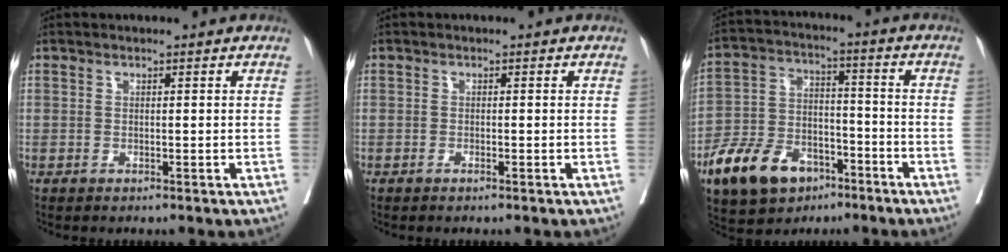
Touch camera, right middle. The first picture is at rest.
{"total": 0.5, "force": [-0.4, -0.1, 0.4], "torque": [-0.008, -0.001, -0.007]}
{"total": 12.7, "force": [-7.8, 7.5, 6.8], "torque": [-0.134, 0.005, -0.135]}